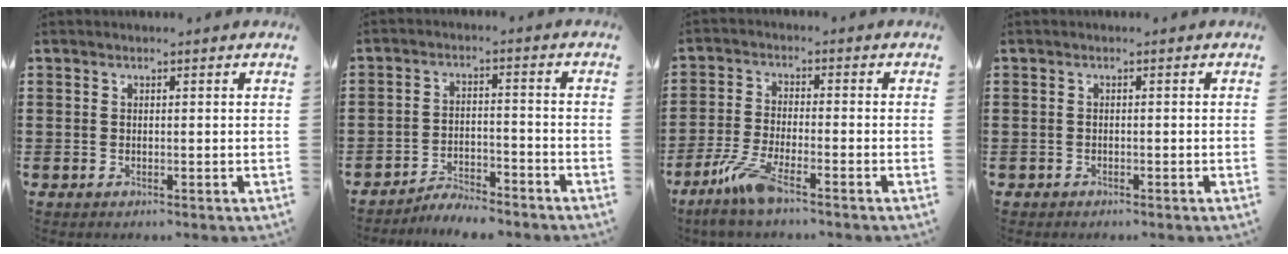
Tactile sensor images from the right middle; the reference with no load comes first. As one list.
[{"total": 4.5, "force": [-4.4, 0.4, 0.4], "torque": [-0.013, 0.006, -0.092]}, {"total": 6.8, "force": [-4.4, 1.1, 5.1], "torque": [-0.120, -0.018, -0.086]}, {"total": 0.6, "force": [-0.6, 0.2, 0.0], "torque": [-0.002, 0.001, -0.013]}]